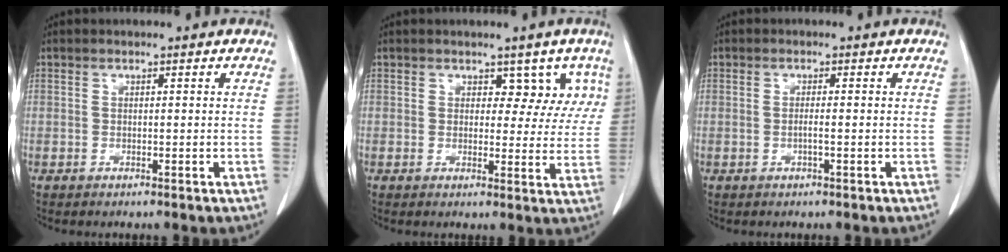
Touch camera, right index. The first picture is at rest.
{"total": 5.1, "force": [2.7, 3.4, 2.6], "torque": [0.001, 0.001, 0.022]}
{"total": 1.2, "force": [-0.4, -0.1, 1.1], "torque": [-0.021, 0.000, -0.008]}